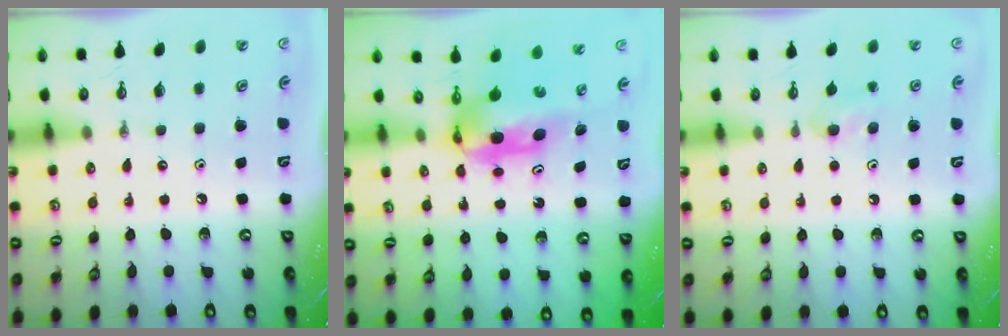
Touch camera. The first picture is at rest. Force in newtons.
{"total": 5.4, "press": 5.4, "slide": 0.5}
{"total": 4.4, "press": 4.2, "slide": 1.1}